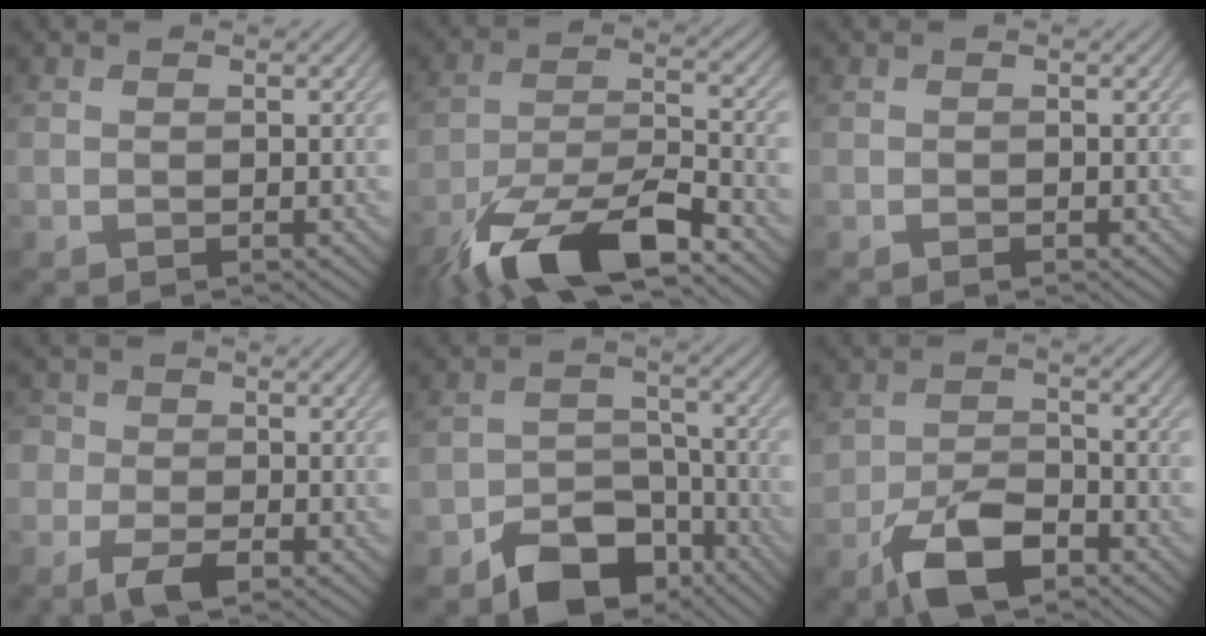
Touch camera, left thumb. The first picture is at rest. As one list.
[{"total": 14.8, "force": [-10.1, 4.2, 10.1], "torque": [-0.203, -0.010, -0.187]}, {"total": 0.6, "force": [-0.3, 0.3, 0.4], "torque": [-0.009, -0.002, -0.004]}, {"total": 4.5, "force": [-2.3, 2.9, 2.6], "torque": [-0.048, -0.002, -0.056]}, {"total": 10.4, "force": [-7.0, 5.9, 4.9], "torque": [-0.078, -0.015, -0.122]}, {"total": 7.5, "force": [-4.2, 3.8, 4.8], "torque": [-0.094, -0.003, -0.084]}]